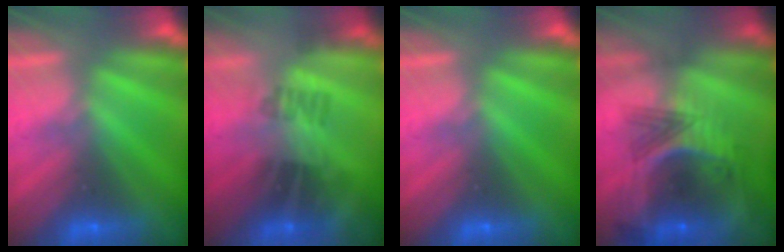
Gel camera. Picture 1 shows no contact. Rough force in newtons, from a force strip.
{"total": 2.3}
{"total": 0.0}
{"total": 7.4}